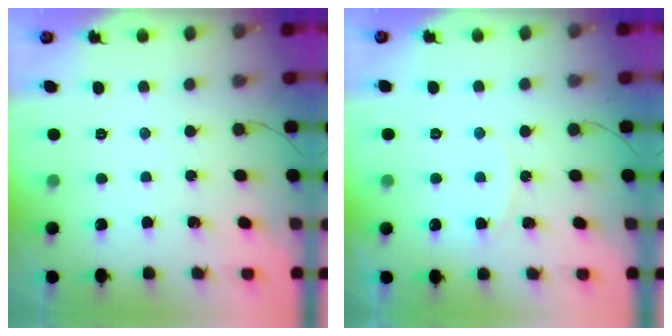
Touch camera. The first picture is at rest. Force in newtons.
{"total": 5.3, "press": 5.3, "slide": 0.6}